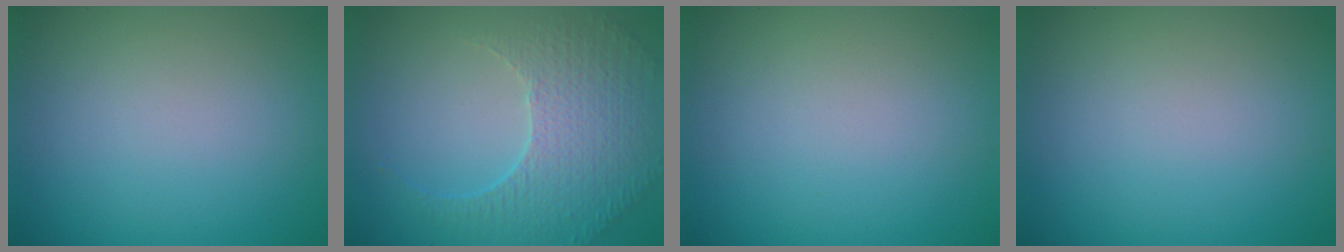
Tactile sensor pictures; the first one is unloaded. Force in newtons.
{"total": 5.1, "press": 3.7, "slide": 3.6}
{"total": 0.0}
{"total": 0.0}